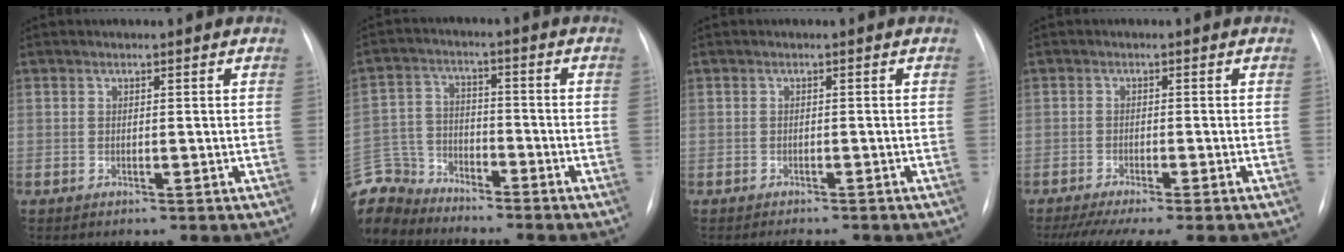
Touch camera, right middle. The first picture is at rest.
{"total": 9.6, "force": [-9.2, 2.7, 0.0], "torque": [-0.011, 0.013, -0.183]}
{"total": 2.9, "force": [-2.5, 0.9, 1.2], "torque": [-0.019, -0.007, -0.024]}
{"total": 9.5, "force": [-7.8, 0.3, 5.4], "torque": [-0.072, -0.016, -0.116]}